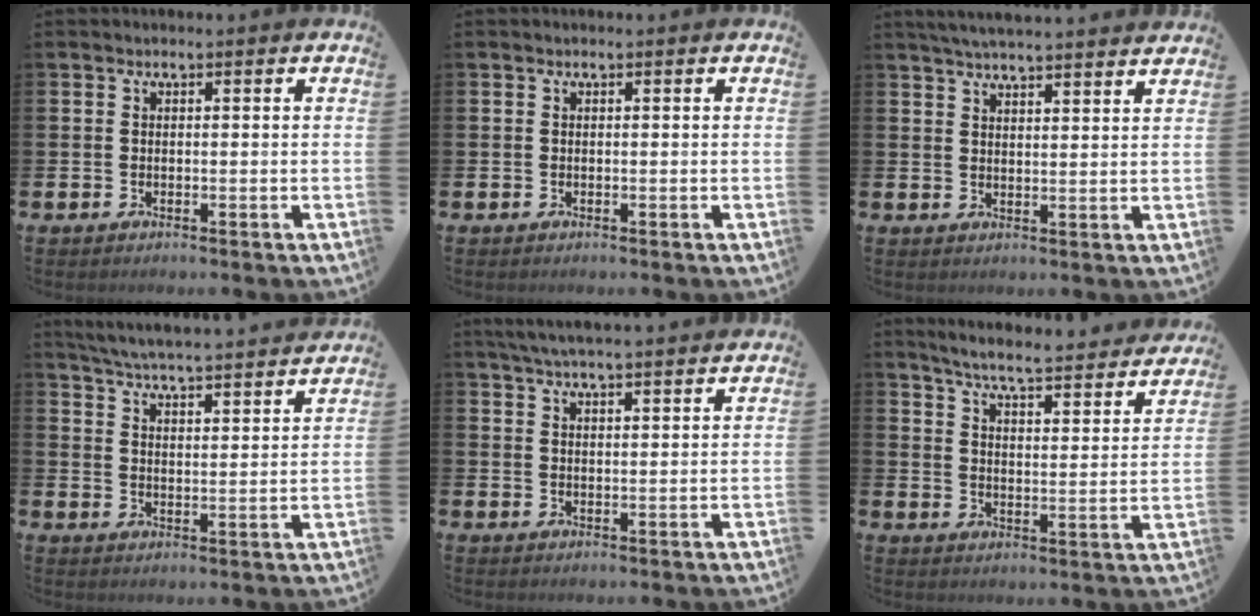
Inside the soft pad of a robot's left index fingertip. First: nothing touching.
{"total": 0.0}
{"total": 4.2, "force": [4.2, -0.3, 0.8], "torque": [-0.023, -0.019, 0.074]}
{"total": 5.8, "force": [5.7, -0.1, 1.0], "torque": [-0.047, -0.045, 0.098]}
{"total": 4.7, "force": [4.5, -0.3, 1.2], "torque": [-0.033, -0.018, 0.081]}
{"total": 5.9, "force": [5.6, -0.2, 2.0], "torque": [-0.056, -0.050, 0.089]}